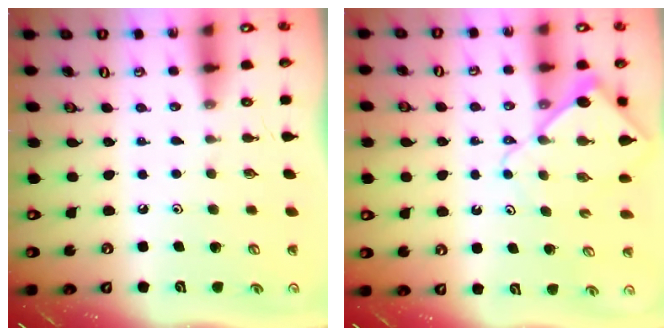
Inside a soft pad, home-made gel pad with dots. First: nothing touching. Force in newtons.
{"total": 8.3, "press": 8.3, "slide": 0.8}